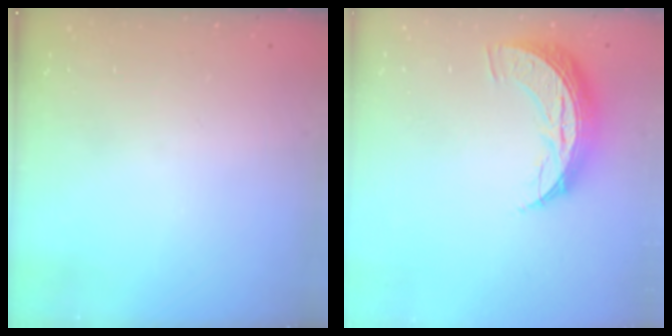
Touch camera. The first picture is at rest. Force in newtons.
{"total": 10.1, "press": 10.1, "slide": 0.7}